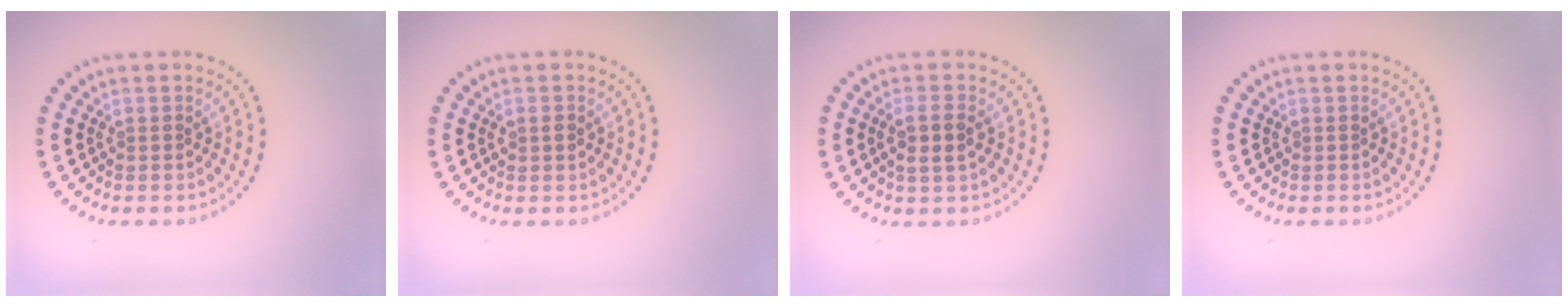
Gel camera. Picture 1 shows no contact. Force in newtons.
{"total": 1.2, "press": 1.2, "slide": 0.1}
{"total": 2.3, "press": 2.2, "slide": 0.9}
{"total": 0.0}